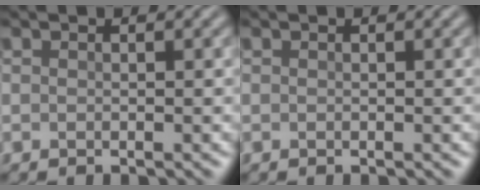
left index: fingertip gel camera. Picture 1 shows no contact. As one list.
[{"total": 0.0}]